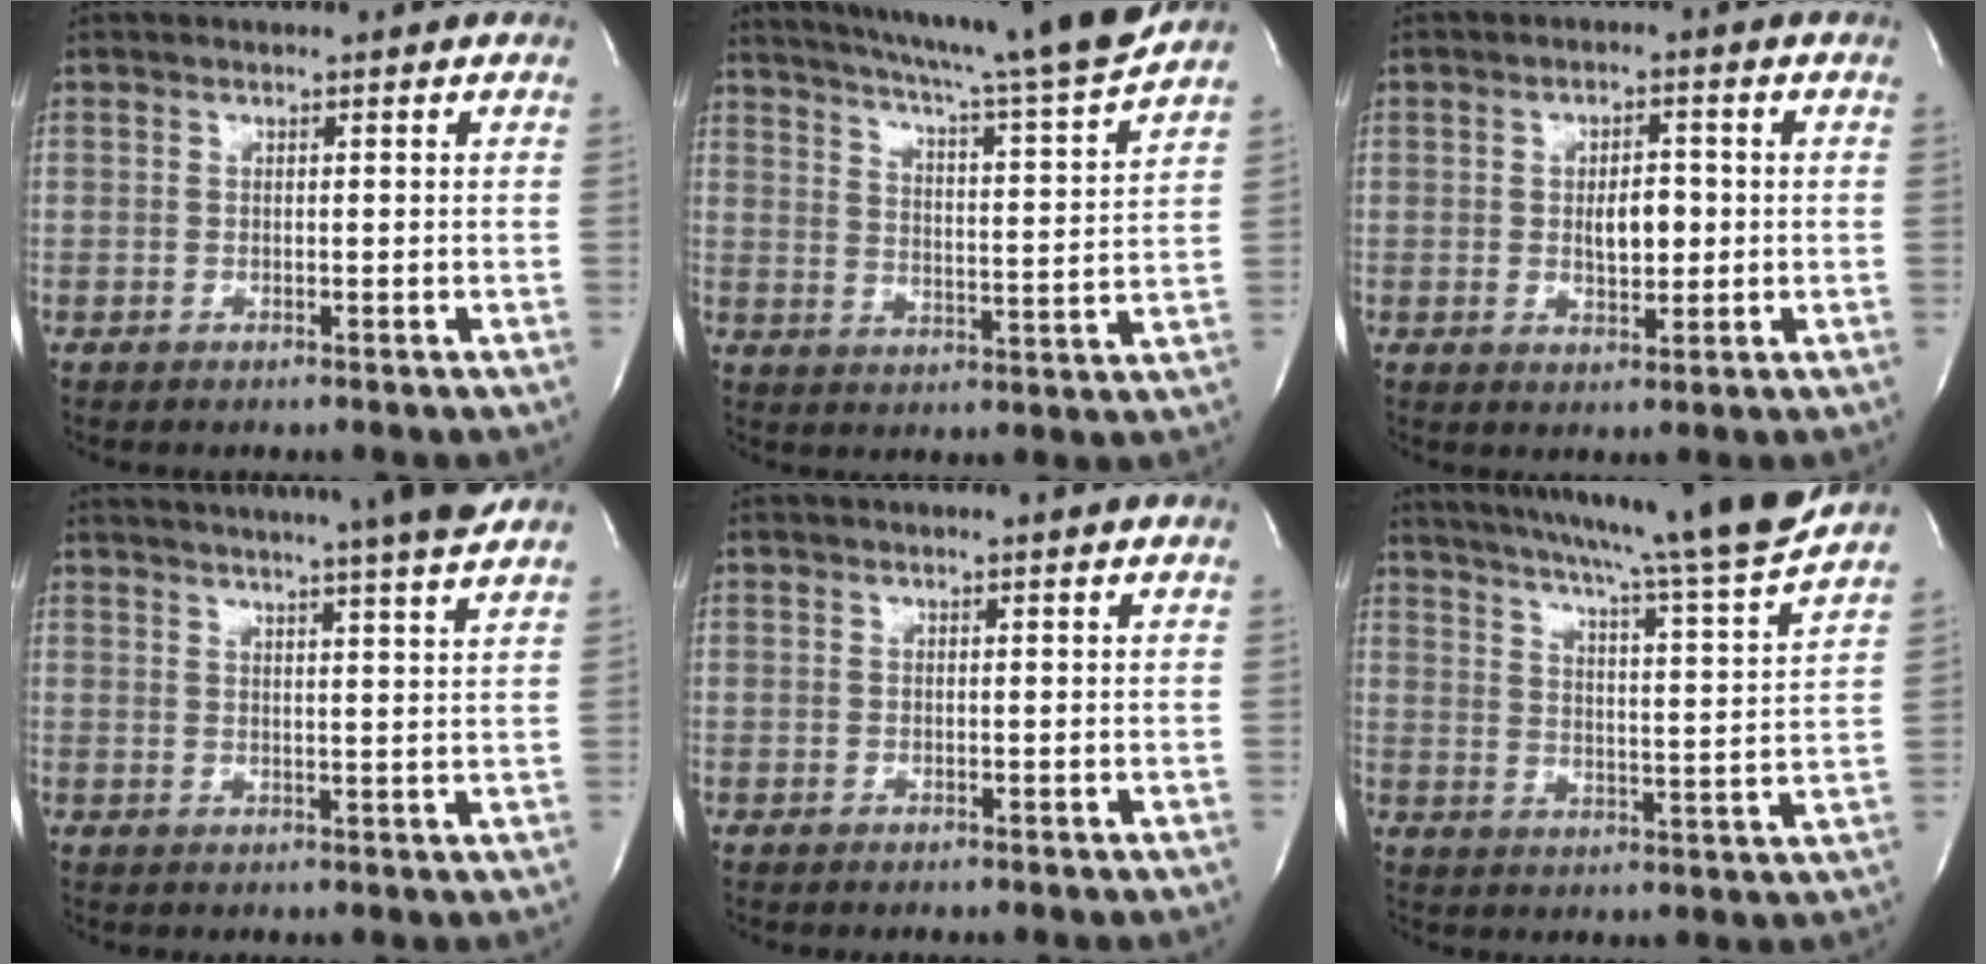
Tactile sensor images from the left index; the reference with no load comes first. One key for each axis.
{"total": 19.0, "fx": 16.9, "fy": -1.4, "fz": 8.6, "tx": -0.142, "ty": -0.043, "tz": 0.233}
{"total": 4.5, "fx": -0.4, "fy": 2.1, "fz": 4.0, "tx": -0.061, "ty": -0.003, "tz": -0.001}
{"total": 16.6, "fx": 14.7, "fy": -0.9, "fz": 7.7, "tx": -0.131, "ty": -0.016, "tz": 0.188}
{"total": 0.0}
{"total": 20.3, "fx": 17.8, "fy": -1.7, "fz": 9.6, "tx": -0.159, "ty": -0.047, "tz": 0.244}